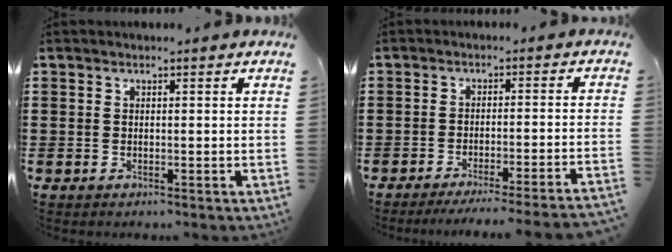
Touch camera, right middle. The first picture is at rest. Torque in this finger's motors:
{"motor_torque": [2.14, 0.00, 0.17, 0.07]}